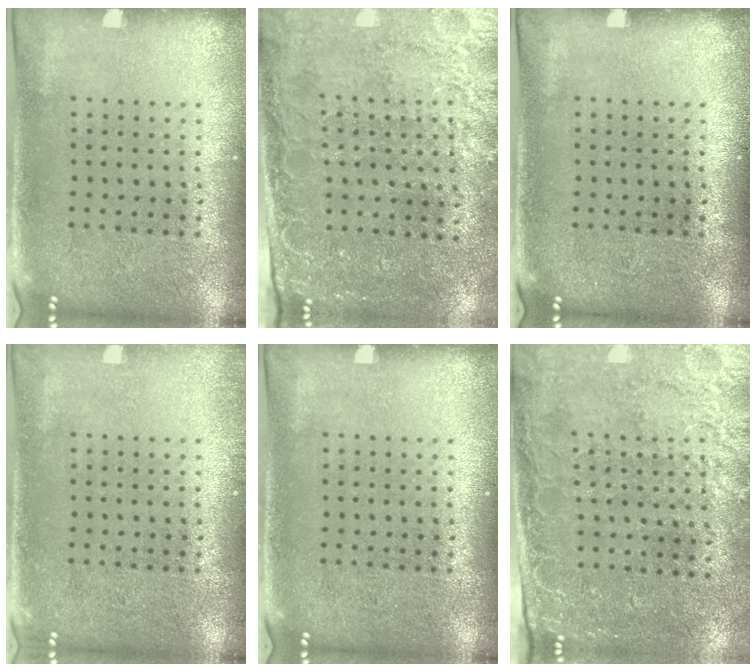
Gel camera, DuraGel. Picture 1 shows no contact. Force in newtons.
{"total": 2.8, "press": 2.6, "slide": 1.1}
{"total": 0.0}
{"total": 0.8, "press": 0.8, "slide": 0.0}
{"total": 0.0}
{"total": 2.7, "press": 2.4, "slide": 1.2}